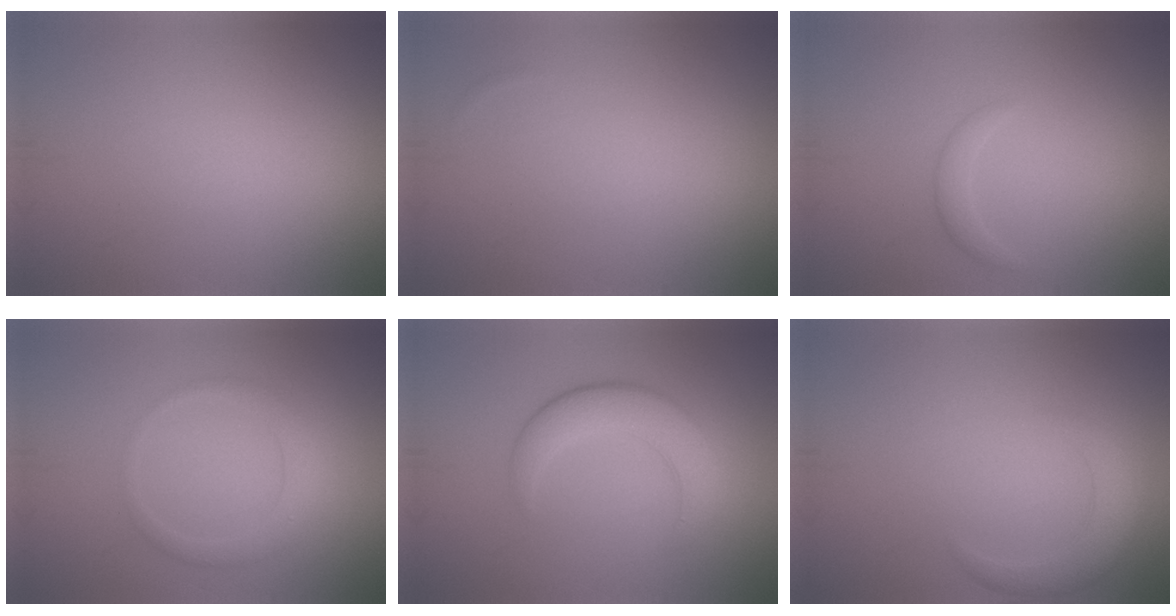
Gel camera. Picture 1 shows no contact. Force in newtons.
{"total": 0.0}
{"total": 1.2, "press": 1.1, "slide": 0.2}
{"total": 2.2, "press": 2.2, "slide": 0.1}
{"total": 4.3, "press": 4.3, "slide": 0.3}
{"total": 2.7, "press": 2.6, "slide": 0.3}